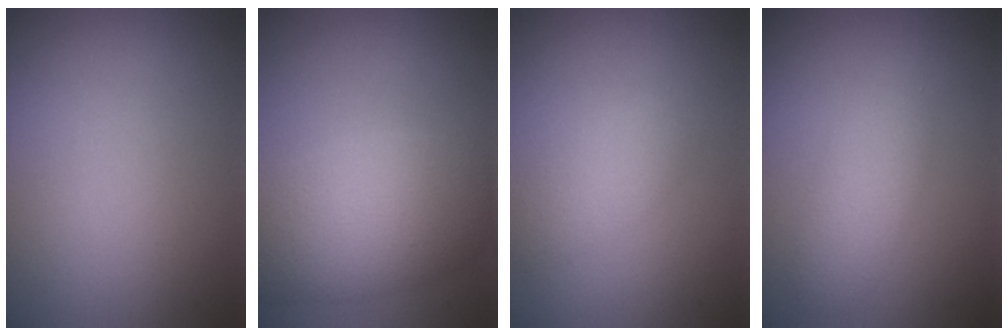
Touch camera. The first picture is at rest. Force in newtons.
{"total": 7.6, "press": 7.6, "slide": 0.3}
{"total": 2.4, "press": 2.4, "slide": 0.1}
{"total": 2.4, "press": 2.4, "slide": 0.1}